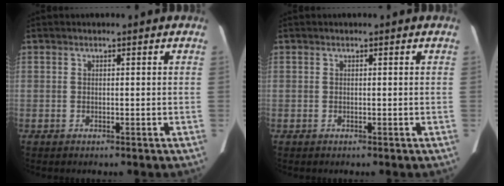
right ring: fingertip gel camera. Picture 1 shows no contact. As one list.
[{"total": 0.0}]